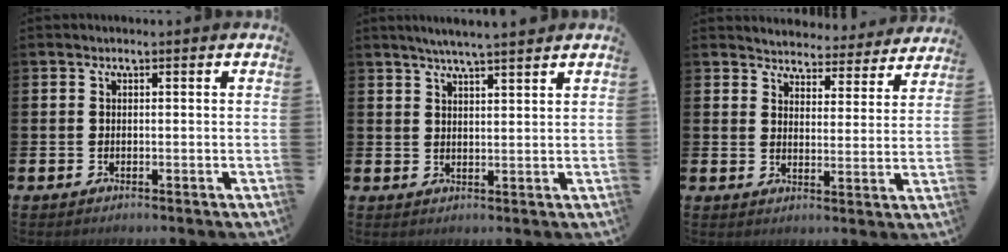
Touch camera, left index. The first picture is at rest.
{"total": 4.4, "force": [4.2, -0.3, 1.3], "torque": [-0.029, -0.014, 0.074]}
{"total": 4.4, "force": [4.3, 0.8, -0.2], "torque": [-0.013, -0.038, 0.072]}